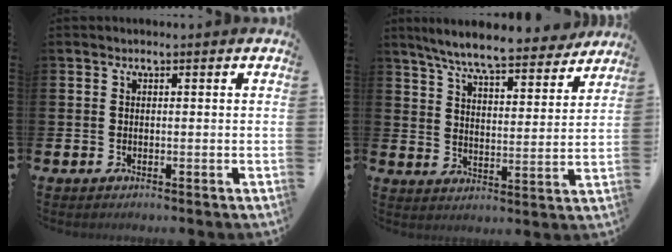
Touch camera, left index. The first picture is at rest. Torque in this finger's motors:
{"motor_torque": [0.41, -0.46, 0.78, 0.21]}